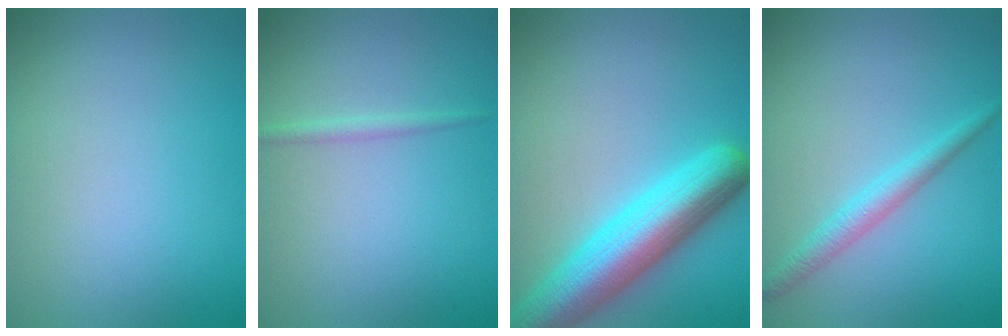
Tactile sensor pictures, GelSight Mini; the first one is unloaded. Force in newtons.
{"total": 1.0, "press": 1.0, "slide": 0.1}
{"total": 8.5, "press": 8.5, "slide": 0.5}
{"total": 2.2, "press": 2.2, "slide": 0.1}